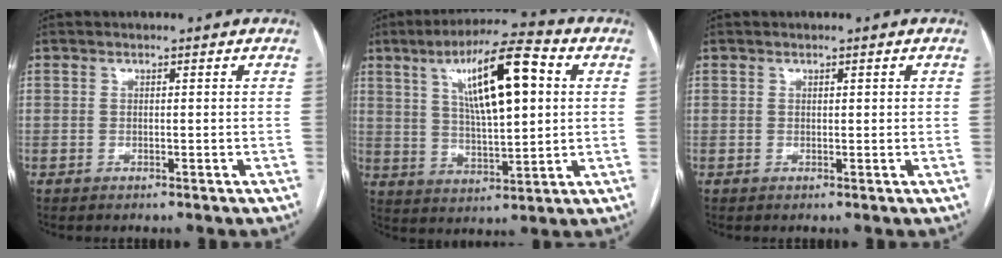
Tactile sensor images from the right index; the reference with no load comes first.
{"total": 14.3, "force": [4.4, 3.0, 13.2], "torque": [-0.230, 0.019, 0.075]}
{"total": 0.7, "force": [0.3, 0.3, 0.6], "torque": [-0.007, 0.002, 0.005]}